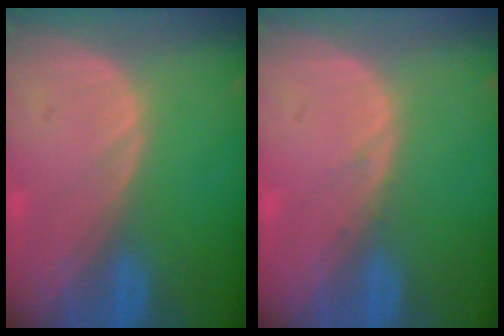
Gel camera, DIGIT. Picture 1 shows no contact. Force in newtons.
{"total": 0.6, "press": 0.3, "slide": 0.5}